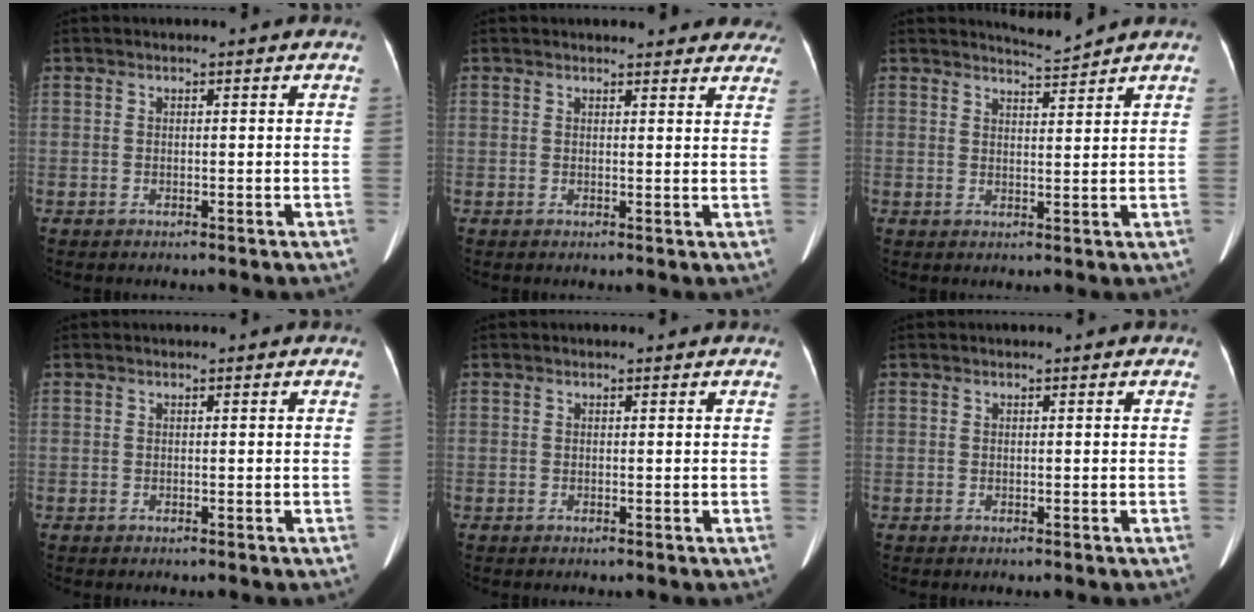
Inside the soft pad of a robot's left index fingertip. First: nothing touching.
{"total": 15.7, "force": [14.6, 3.4, 4.7], "torque": [-0.030, -0.016, 0.150]}
{"total": 2.8, "force": [2.6, -1.0, -0.3], "torque": [-0.003, -0.012, 0.051]}
{"total": 0.0}
{"total": 0.0}
{"total": 0.0}